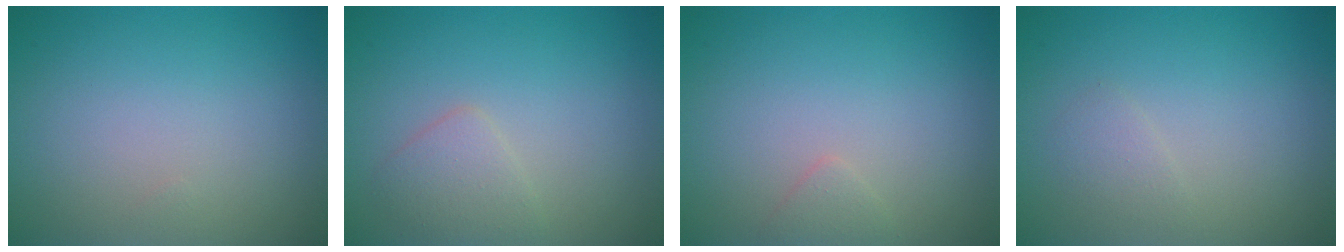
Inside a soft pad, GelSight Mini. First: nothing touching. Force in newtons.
{"total": 1.9, "press": 1.9, "slide": 0.2}
{"total": 0.8, "press": 0.8, "slide": 0.0}
{"total": 1.0, "press": 1.0, "slide": 0.0}